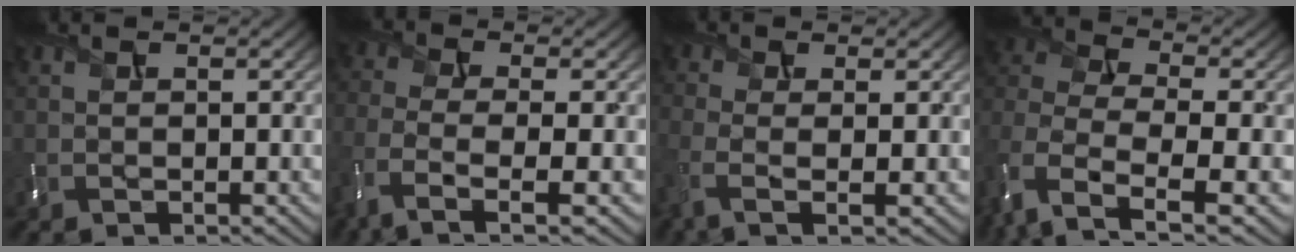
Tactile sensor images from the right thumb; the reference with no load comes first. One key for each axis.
{"total": 8.3, "fx": -4.4, "fy": 3.0, "fz": 6.4, "tx": -0.150, "ty": -0.019, "tz": -0.093}
{"total": 4.3, "fx": -1.4, "fy": 1.6, "fz": 3.8, "tx": -0.100, "ty": -0.011, "tz": -0.031}
{"total": 9.0, "fx": -2.9, "fy": 5.1, "fz": 6.8, "tx": -0.175, "ty": -0.010, "tz": -0.066}